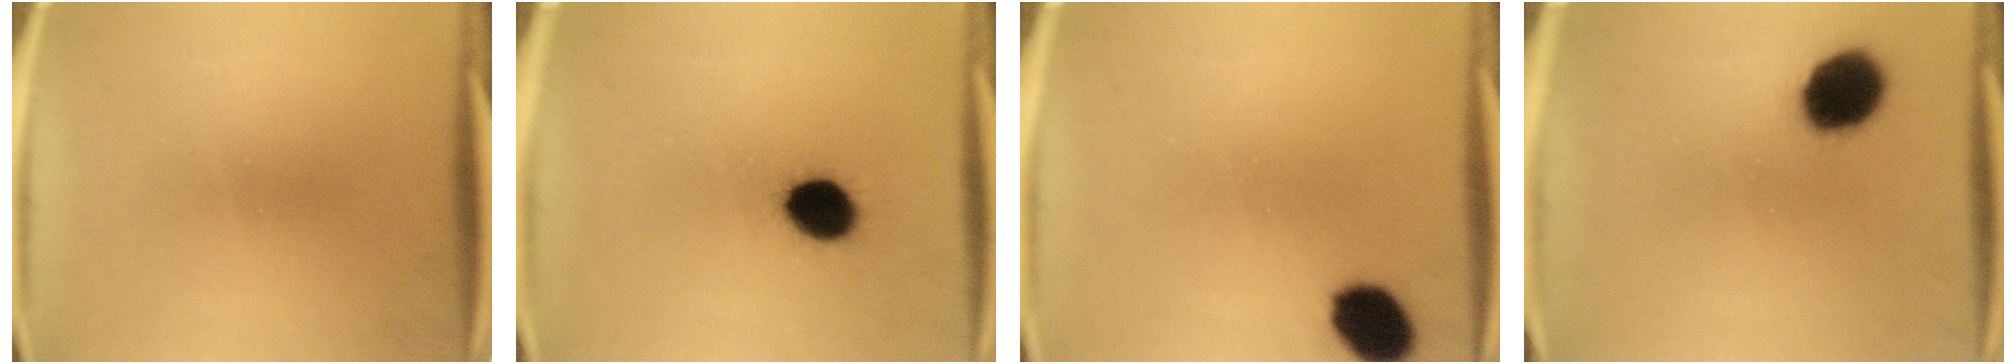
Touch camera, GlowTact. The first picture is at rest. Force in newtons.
{"total": 8.9}
{"total": 9.1}
{"total": 11.8}